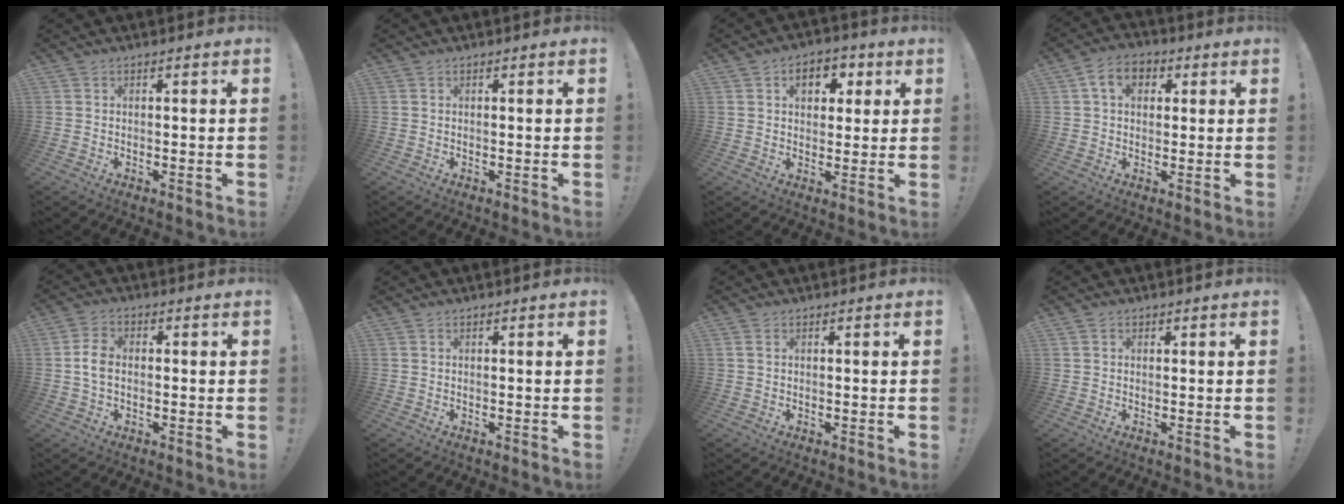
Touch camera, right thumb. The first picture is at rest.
{"total": 0.0}
{"total": 7.8, "force": [2.5, 5.7, 4.7], "torque": [-0.054, 0.000, 0.042]}
{"total": 7.2, "force": [2.2, 5.2, 4.5], "torque": [-0.070, 0.007, 0.040]}
{"total": 5.6, "force": [-0.4, 3.7, 4.1], "torque": [-0.081, 0.010, -0.008]}
{"total": 0.0}
{"total": 0.8, "force": [0.3, 0.6, 0.5], "torque": [-0.018, 0.006, 0.008]}
{"total": 0.8, "force": [0.4, 0.6, 0.1], "torque": [0.005, -0.001, 0.007]}